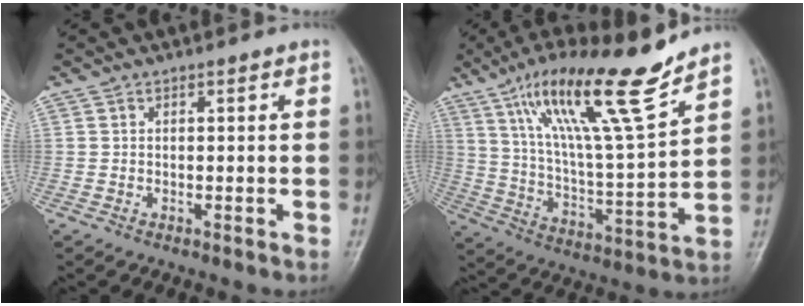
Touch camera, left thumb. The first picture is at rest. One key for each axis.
{"total": 19.2, "fx": 12.9, "fy": 2.0, "fz": 14.1, "tx": -0.227, "ty": -0.064, "tz": 0.227}